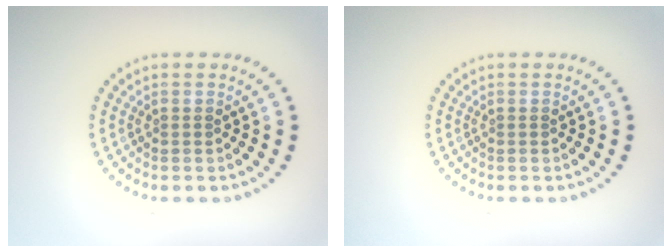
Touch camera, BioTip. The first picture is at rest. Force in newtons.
{"total": 0.0}